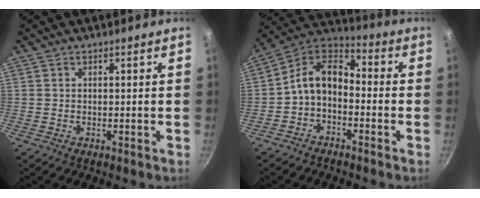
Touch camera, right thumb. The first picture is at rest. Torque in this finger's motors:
{"motor_torque": [0.07, 0.07, 0.74, 0.00, 0.25]}